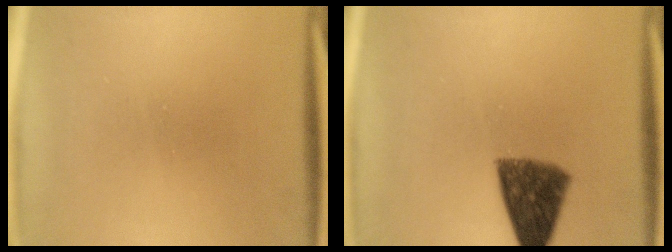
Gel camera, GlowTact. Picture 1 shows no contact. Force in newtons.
{"total": 9.2}